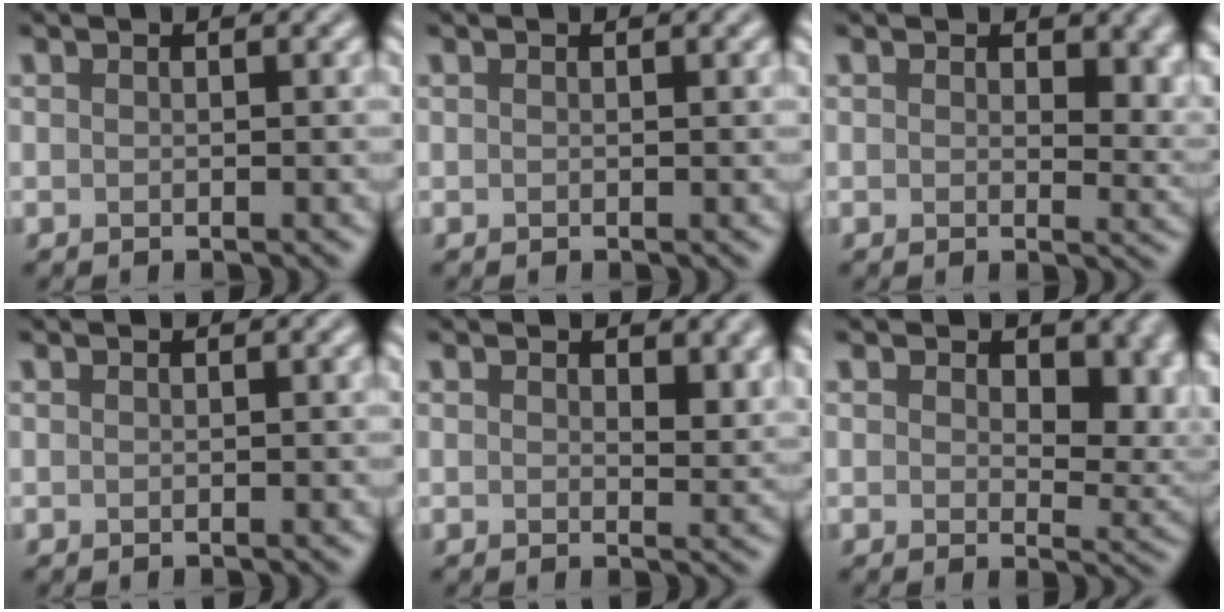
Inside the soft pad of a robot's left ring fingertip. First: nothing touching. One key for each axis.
{"total": 0.0}
{"total": 4.1, "fx": 1.3, "fy": 2.5, "fz": 2.9, "tx": -0.035, "ty": -0.012, "tz": 0.017}
{"total": 0.0}
{"total": 2.7, "fx": 1.3, "fy": 1.5, "fz": 1.9, "tx": -0.025, "ty": -0.006, "tz": 0.022}
{"total": 7.1, "fx": 2.1, "fy": 4.3, "fz": 5.3, "tx": -0.071, "ty": -0.011, "tz": 0.032}